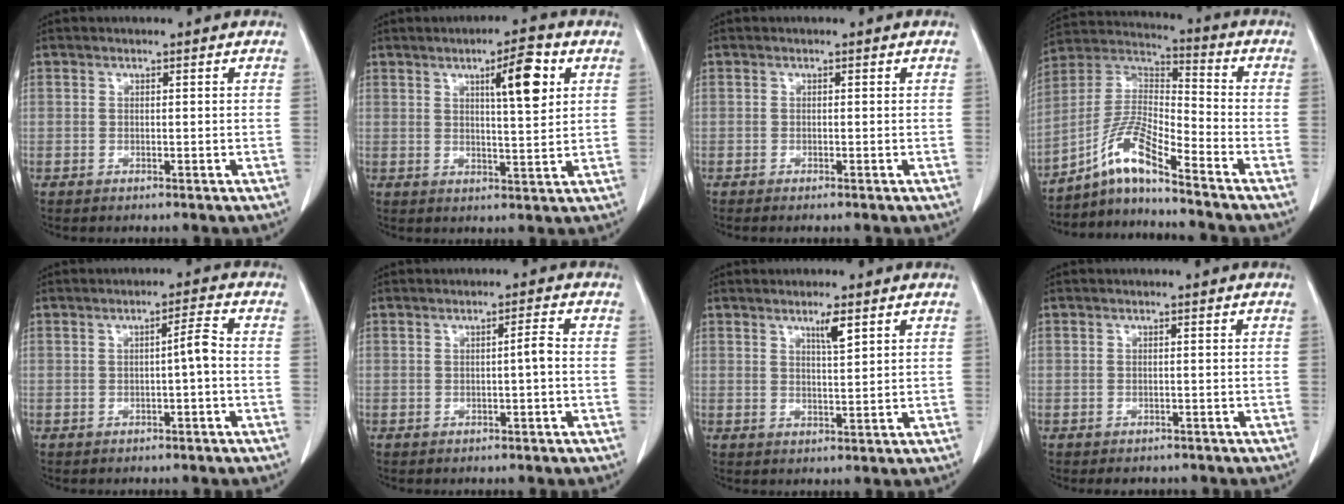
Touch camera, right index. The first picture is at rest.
{"total": 7.4, "force": [3.0, 1.1, 6.7], "torque": [-0.104, 0.002, 0.046]}
{"total": 0.6, "force": [-0.5, -0.1, 0.3], "torque": [-0.007, -0.001, -0.009]}
{"total": 9.8, "force": [-7.3, 0.0, 6.6], "torque": [-0.147, 0.010, -0.137]}
{"total": 2.6, "force": [-0.5, 0.0, 2.6], "torque": [-0.038, 0.005, -0.008]}
{"total": 1.6, "force": [-0.3, -0.1, 1.6], "torque": [-0.025, 0.002, -0.004]}
{"total": 3.0, "force": [1.8, 0.1, 2.4], "torque": [-0.045, -0.004, 0.032]}
{"total": 2.9, "force": [-2.4, 1.5, 0.3], "torque": [-0.008, 0.001, -0.032]}